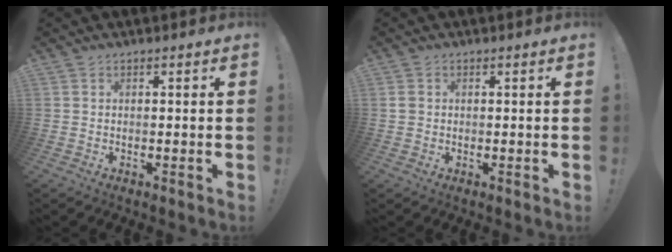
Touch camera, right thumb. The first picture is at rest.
{"total": 1.7, "force": [0.1, 1.6, 0.7], "torque": [-0.009, 0.004, 0.002]}